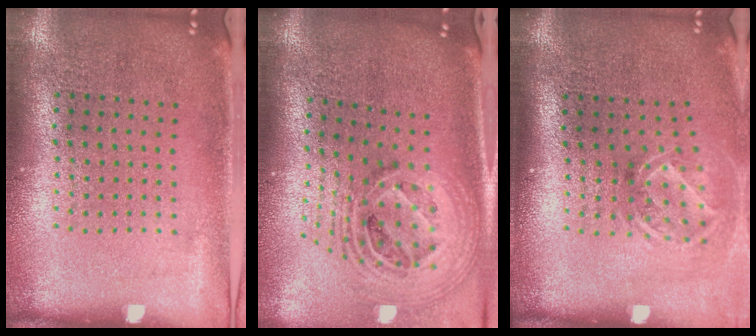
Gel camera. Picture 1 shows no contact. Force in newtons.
{"total": 2.3, "press": 1.7, "slide": 1.5}
{"total": 1.9, "press": 1.3, "slide": 1.4}